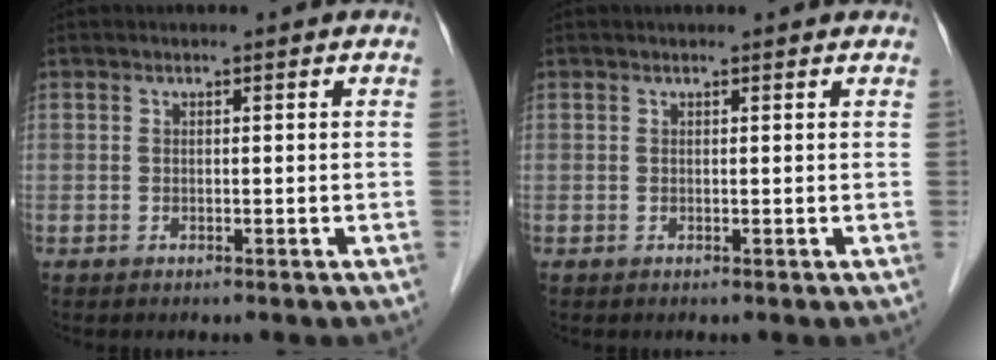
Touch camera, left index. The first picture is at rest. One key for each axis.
{"total": 1.7, "fx": 1.6, "fy": 0.2, "fz": 0.3, "tx": -0.012, "ty": 0.013, "tz": 0.015}